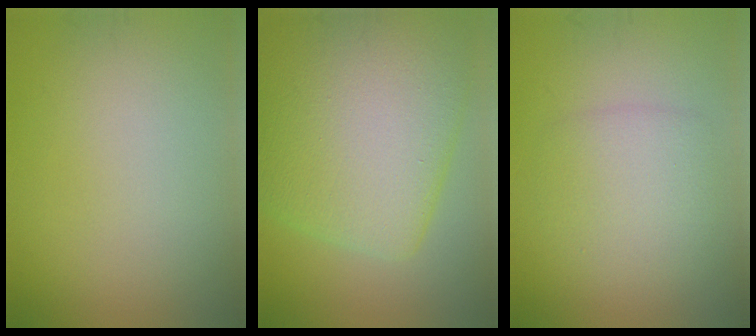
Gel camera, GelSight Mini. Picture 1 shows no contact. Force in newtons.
{"total": 12.9, "press": 12.9, "slide": 0.4}
{"total": 3.5, "press": 3.5, "slide": 0.2}